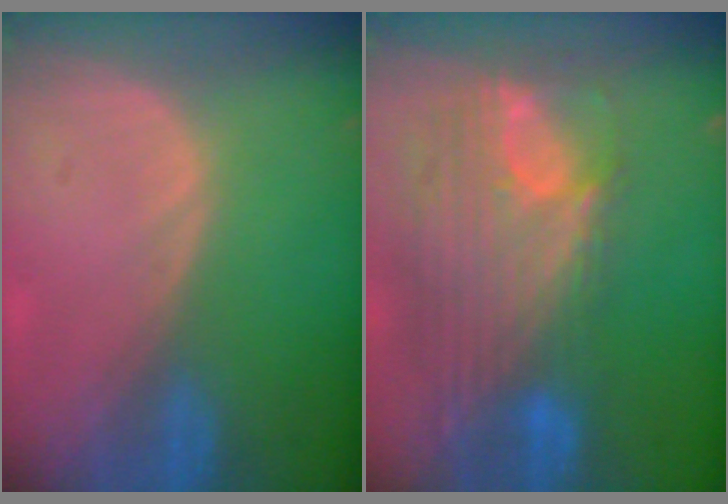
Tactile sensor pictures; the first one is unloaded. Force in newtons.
{"total": 12.2, "press": 10.3, "slide": 6.5}